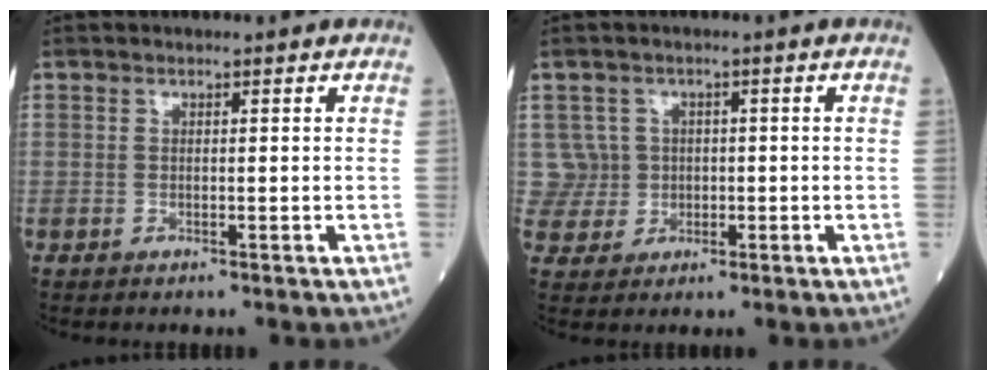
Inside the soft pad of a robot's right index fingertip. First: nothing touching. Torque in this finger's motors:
{"motor_torque": [-0.26, 0.16, -0.11, -0.05]}